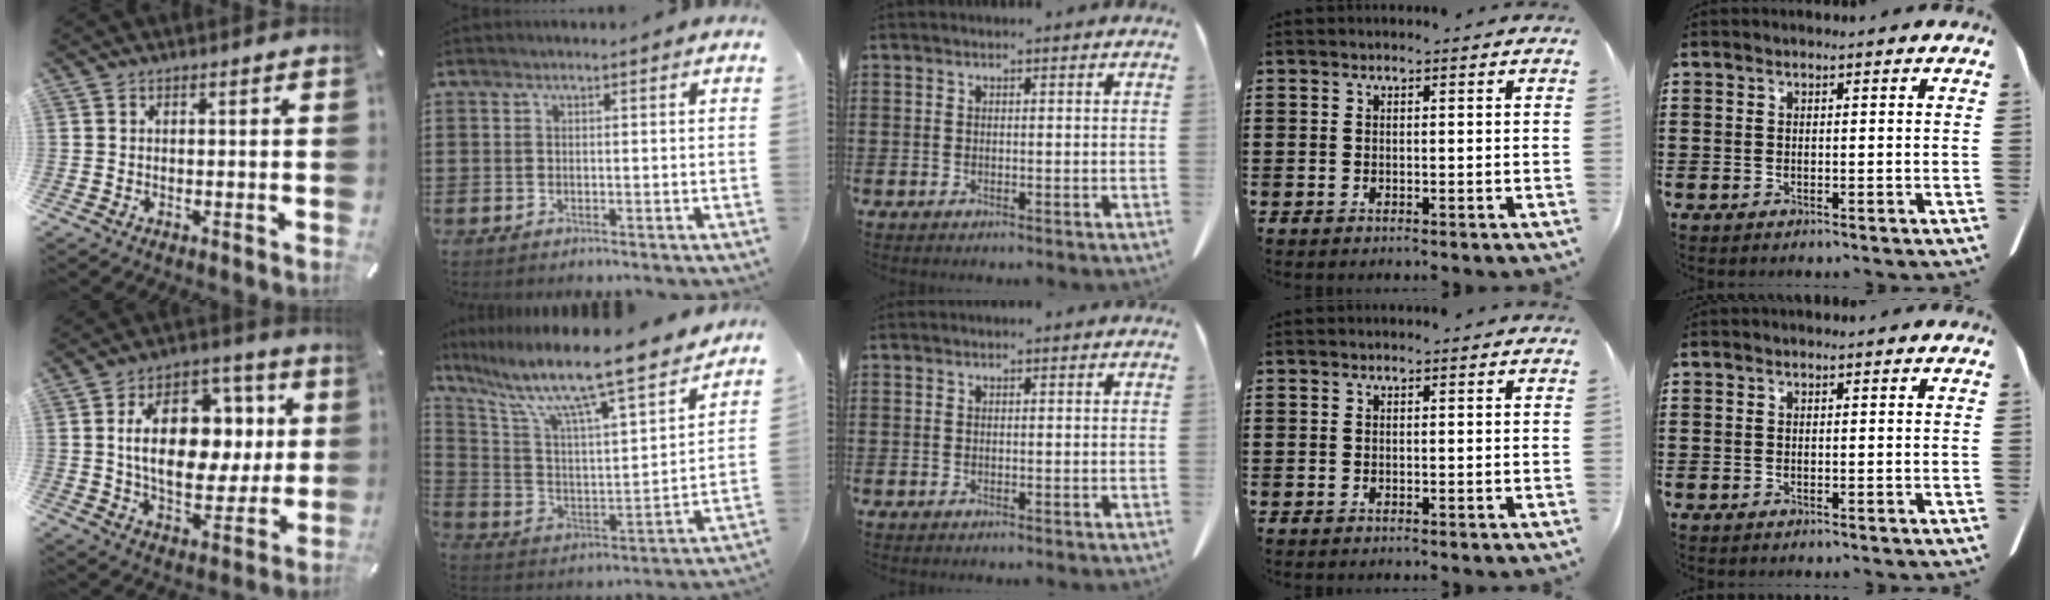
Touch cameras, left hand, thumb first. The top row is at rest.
{"thumb": {"total": 17.9, "force": [2.9, 12.0, 13.0], "torque": [-0.211, 0.007, 0.054]}, "index": {"total": 11.1, "force": [9.0, 0.4, 6.5], "torque": [-0.153, -0.071, 0.142]}}